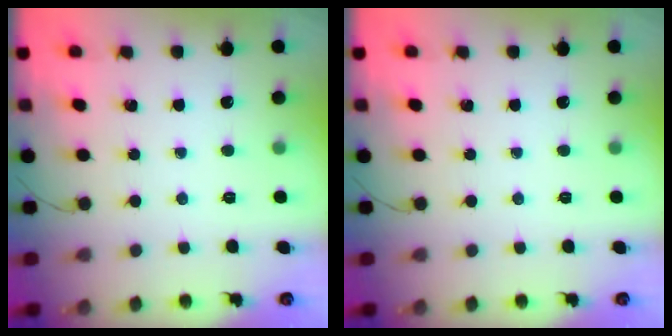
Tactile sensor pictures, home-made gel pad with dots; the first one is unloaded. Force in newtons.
{"total": 0.0}